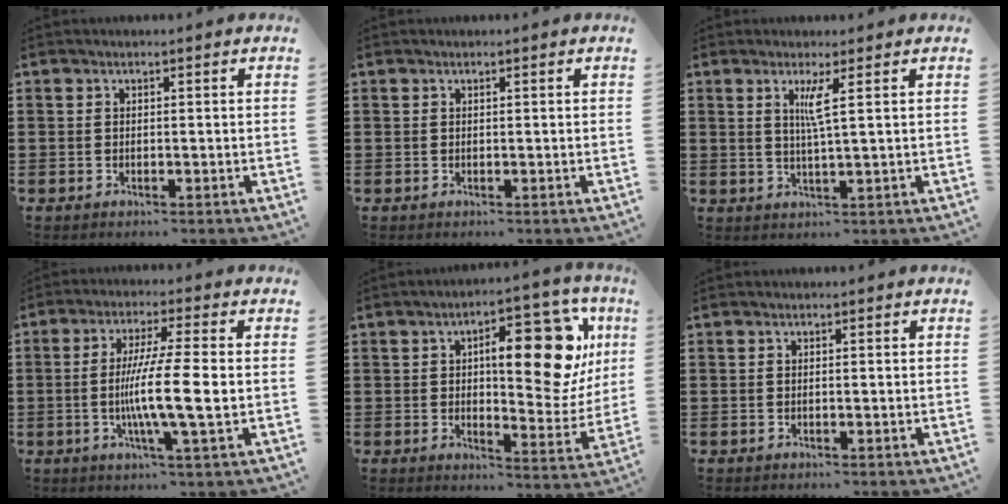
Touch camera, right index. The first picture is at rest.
{"total": 0.0}
{"total": 3.2, "force": [1.2, -0.4, 3.0], "torque": [-0.063, -0.007, 0.017]}
{"total": 9.8, "force": [-1.1, 0.5, 9.7], "torque": [-0.172, -0.009, -0.021]}
{"total": 15.2, "force": [5.0, 5.4, 13.3], "torque": [-0.176, -0.015, 0.074]}
{"total": 0.0}